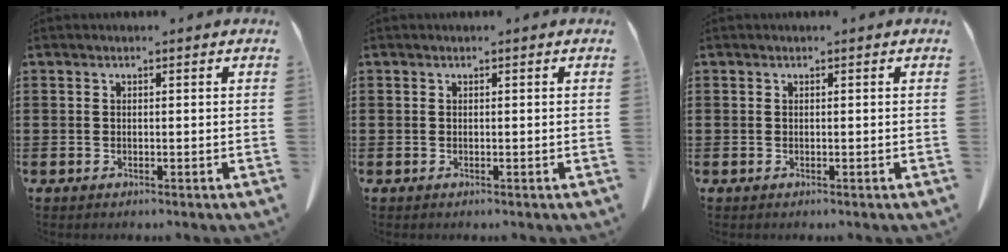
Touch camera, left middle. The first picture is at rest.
{"total": 0.0}
{"total": 0.0}